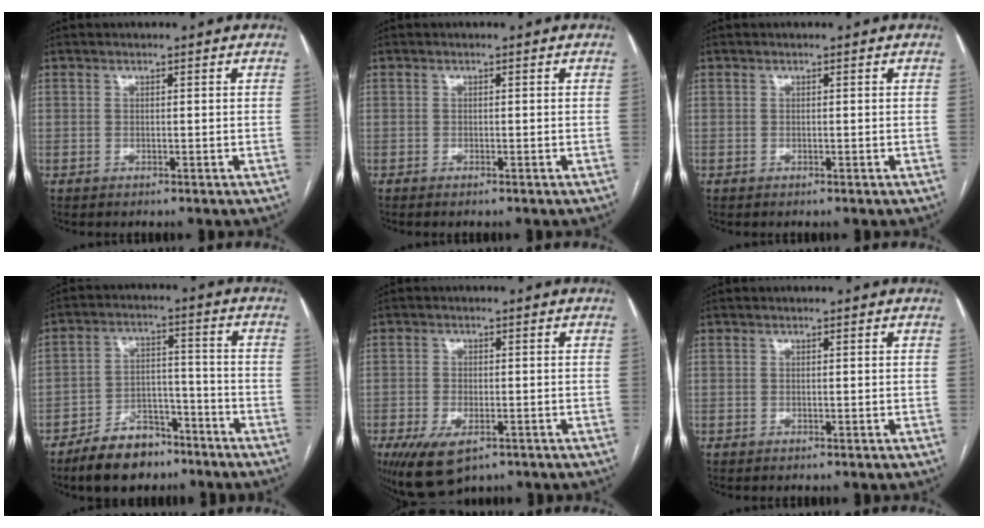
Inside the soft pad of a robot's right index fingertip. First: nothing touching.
{"total": 0.6, "force": [-0.5, 0.1, 0.3], "torque": [-0.010, -0.002, -0.006]}
{"total": 0.0}
{"total": 9.9, "force": [-7.3, 5.0, 4.5], "torque": [-0.078, 0.011, -0.122]}
{"total": 7.3, "force": [-4.0, 3.4, 5.1], "torque": [-0.086, -0.012, -0.059]}
{"total": 0.0}